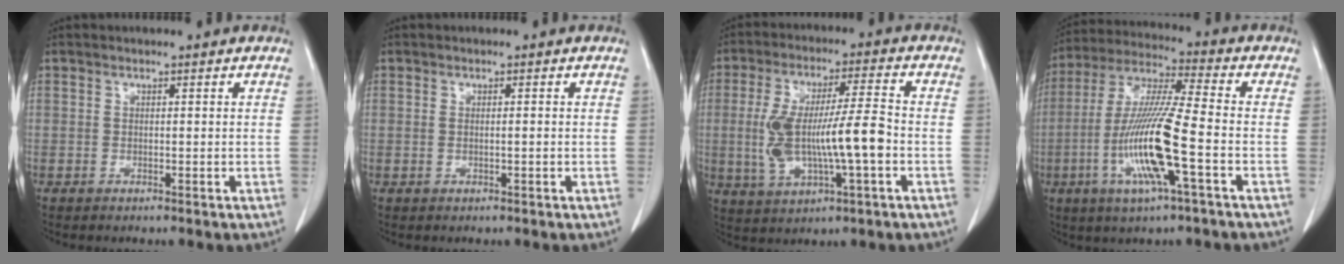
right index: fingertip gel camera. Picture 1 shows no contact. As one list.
[{"total": 1.2, "force": [-0.1, 0.5, 1.1], "torque": [-0.030, 0.005, 0.003]}, {"total": 13.3, "force": [-2.0, 2.6, 12.8], "torque": [-0.257, 0.014, -0.027]}, {"total": 15.4, "force": [-4.5, 0.8, 14.7], "torque": [-0.307, -0.011, -0.089]}]